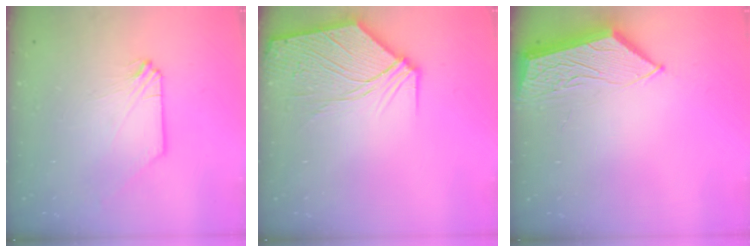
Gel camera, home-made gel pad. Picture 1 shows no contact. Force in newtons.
{"total": 10.6, "press": 10.5, "slide": 1.5}
{"total": 6.7, "press": 6.7, "slide": 0.5}